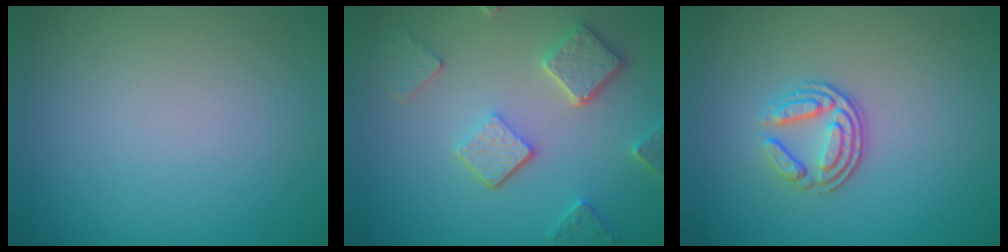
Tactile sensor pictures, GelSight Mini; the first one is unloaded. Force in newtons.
{"total": 4.9, "press": 3.8, "slide": 3.1}
{"total": 3.5, "press": 2.5, "slide": 2.5}